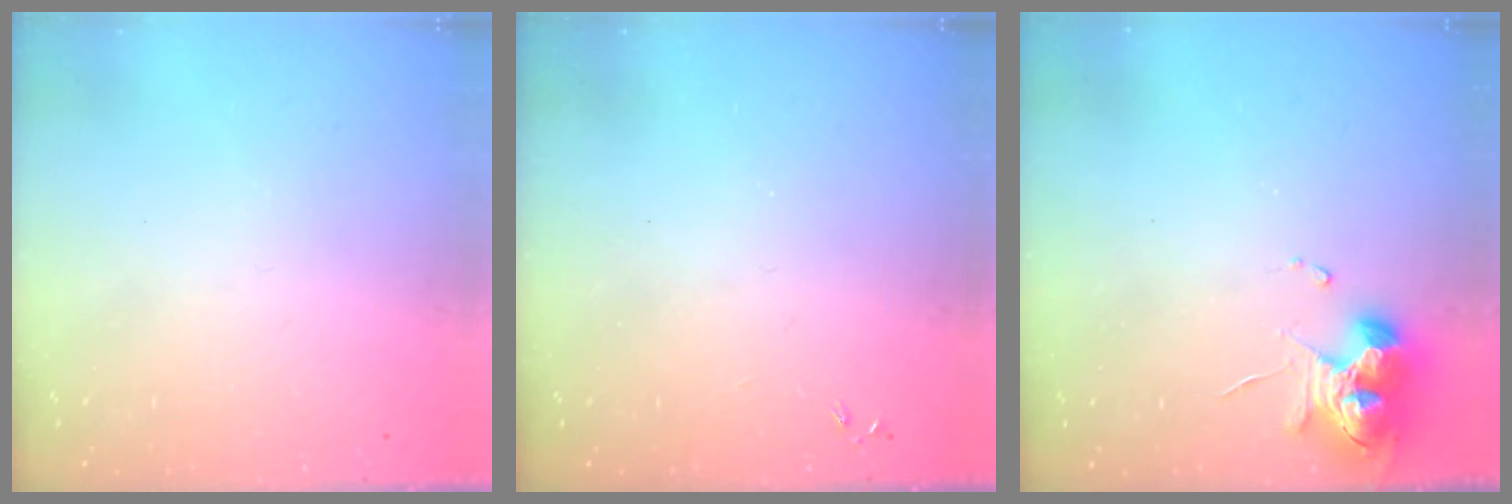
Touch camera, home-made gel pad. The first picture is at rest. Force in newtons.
{"total": 0.0}
{"total": 12.2, "press": 12.1, "slide": 1.7}